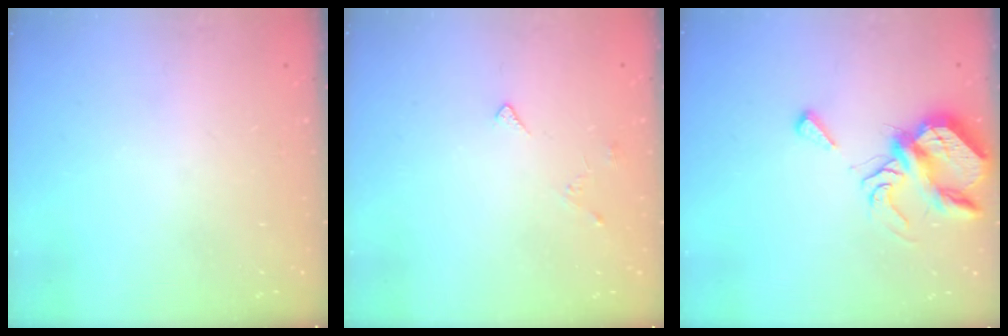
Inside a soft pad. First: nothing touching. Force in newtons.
{"total": 3.1, "press": 3.1, "slide": 0.5}
{"total": 8.0, "press": 8.0, "slide": 0.9}